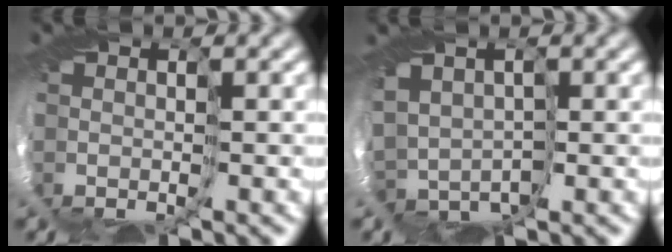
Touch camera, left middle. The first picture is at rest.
{"total": 2.4, "force": [0.0, 2.4, 0.5], "torque": [-0.024, 0.002, -0.003]}